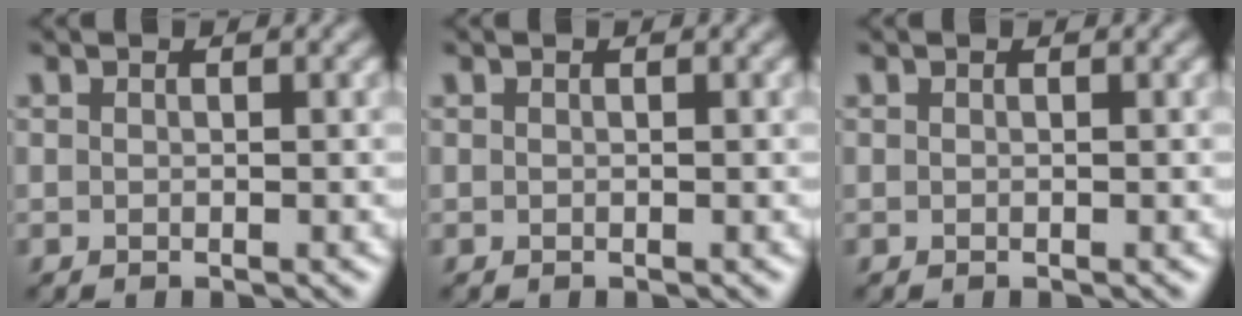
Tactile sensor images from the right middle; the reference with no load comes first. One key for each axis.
{"total": 0.0}
{"total": 0.0}